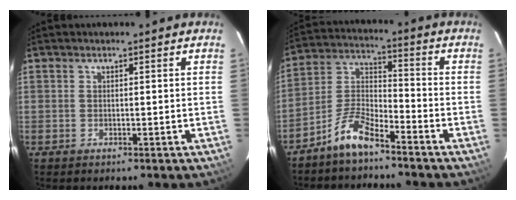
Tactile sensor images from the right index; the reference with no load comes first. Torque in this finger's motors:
{"motor_torque": [0.31, -0.43, 0.38, 0.07]}